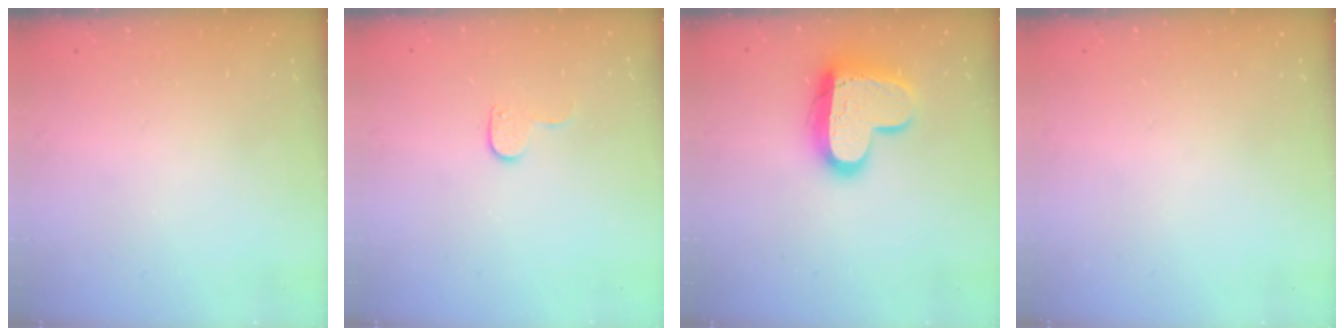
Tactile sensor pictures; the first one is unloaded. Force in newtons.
{"total": 6.4, "press": 6.4, "slide": 0.5}
{"total": 16.2, "press": 16.1, "slide": 1.4}
{"total": 0.0}